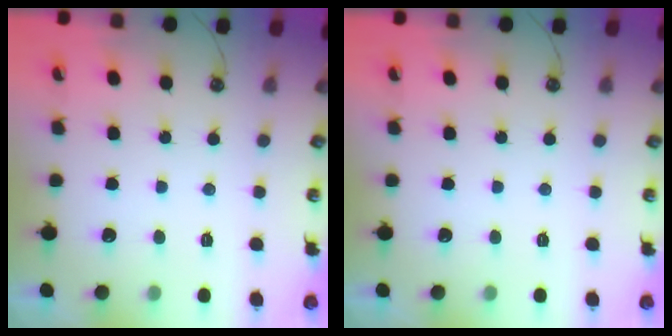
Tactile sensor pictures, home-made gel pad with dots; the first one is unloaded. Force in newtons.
{"total": 0.0}